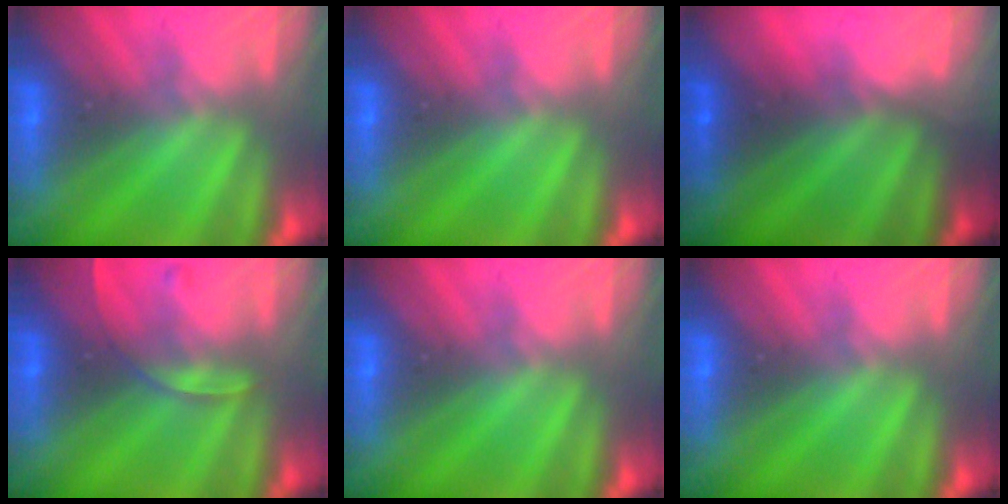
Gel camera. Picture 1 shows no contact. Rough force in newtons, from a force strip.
{"total": 0.0}
{"total": 1.8}
{"total": 2.5}
{"total": 0.0}
{"total": 0.0}